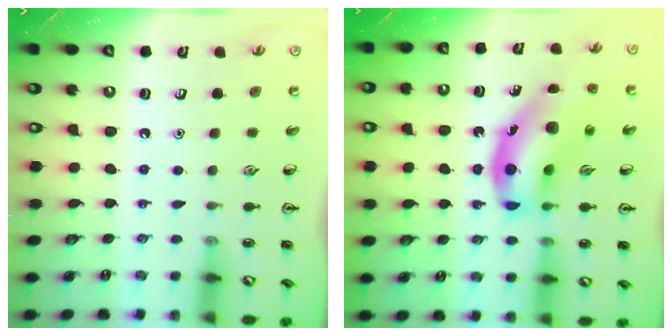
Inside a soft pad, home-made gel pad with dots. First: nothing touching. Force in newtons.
{"total": 14.7, "press": 14.3, "slide": 3.6}